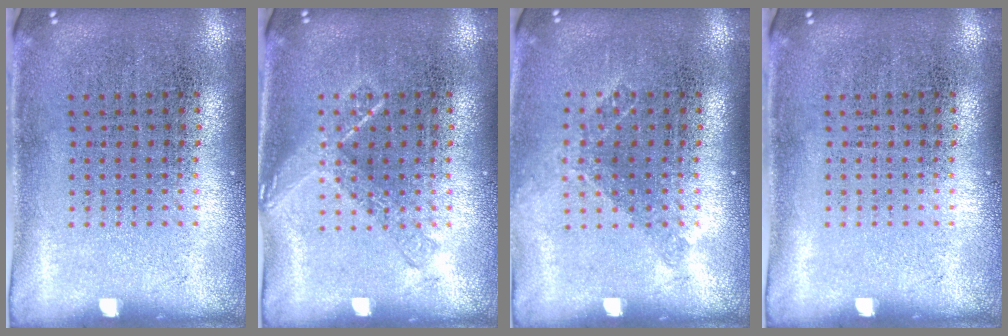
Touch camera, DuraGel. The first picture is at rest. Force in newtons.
{"total": 1.9, "press": 1.9, "slide": 0.3}
{"total": 1.0, "press": 0.8, "slide": 0.6}
{"total": 0.0}